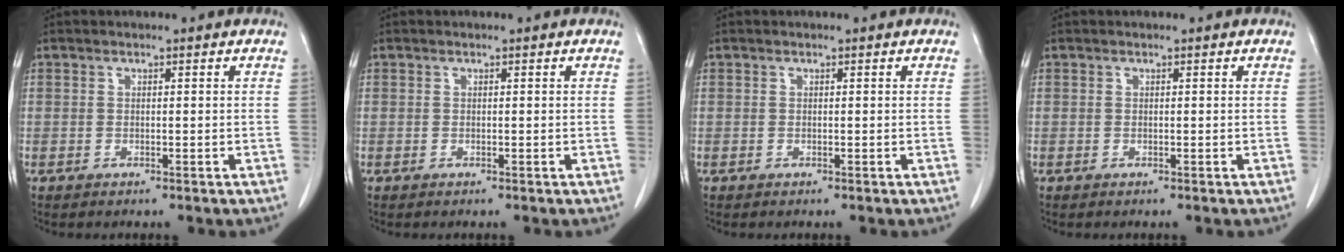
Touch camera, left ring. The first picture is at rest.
{"total": 0.0}
{"total": 0.0}
{"total": 0.0}